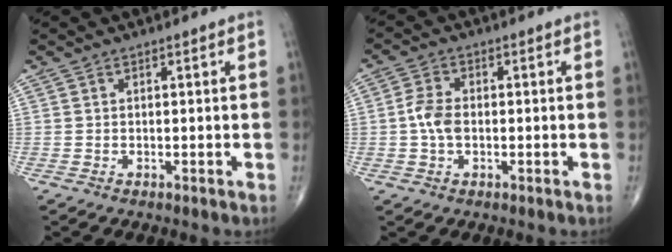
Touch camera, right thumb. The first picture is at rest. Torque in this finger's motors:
{"motor_torque": [0.90, 0.84, 0.41, 0.04, 0.00]}